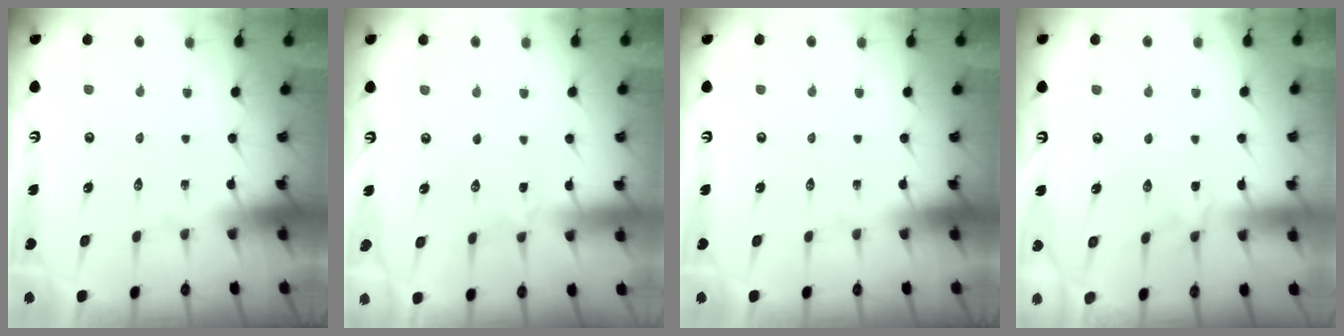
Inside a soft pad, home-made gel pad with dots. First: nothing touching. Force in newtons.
{"total": 3.0, "press": 3.0, "slide": 0.4}
{"total": 0.0}
{"total": 2.8, "press": 2.8, "slide": 0.4}